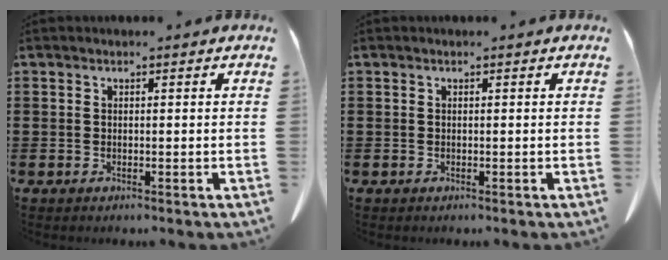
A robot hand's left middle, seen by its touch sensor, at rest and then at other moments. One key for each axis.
{"total": 0.0}